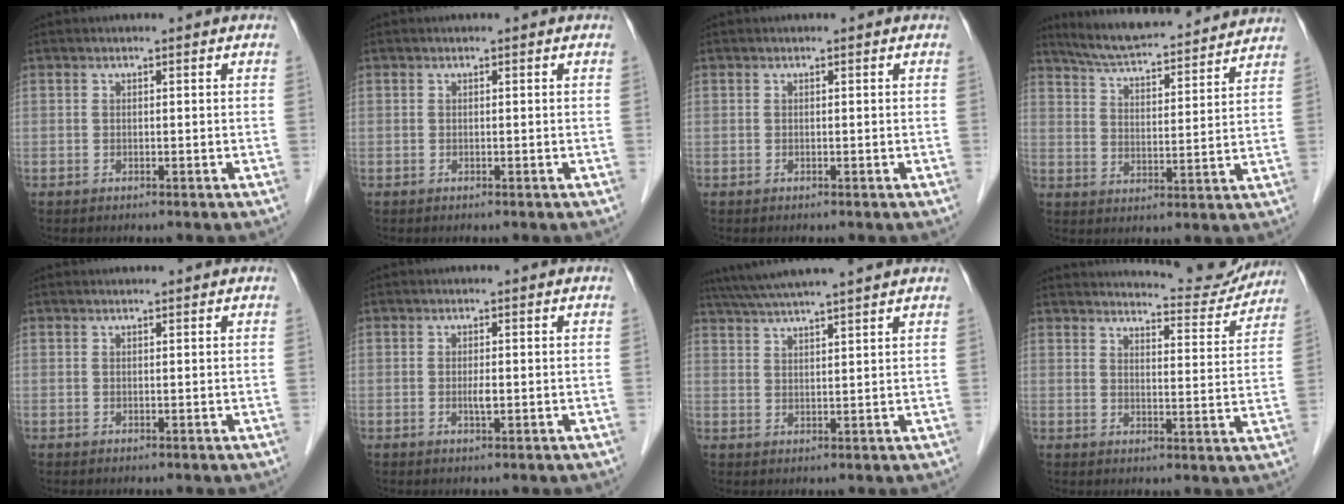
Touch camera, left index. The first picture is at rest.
{"total": 0.0}
{"total": 0.0}
{"total": 19.0, "force": [17.6, 2.6, 6.9], "torque": [-0.107, 0.021, 0.250]}
{"total": 1.1, "force": [1.0, 0.0, 0.4], "torque": [-0.007, 0.014, 0.020]}
{"total": 1.2, "force": [-0.1, 0.2, 1.2], "torque": [-0.024, -0.002, -0.002]}
{"total": 12.3, "force": [10.8, -0.5, 5.9], "torque": [-0.105, 0.036, 0.157]}
{"total": 12.6, "force": [12.3, 1.6, 2.3], "torque": [-0.024, -0.021, 0.142]}